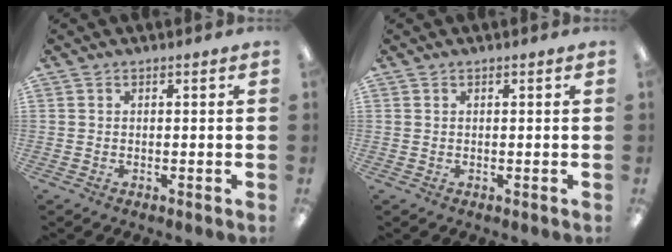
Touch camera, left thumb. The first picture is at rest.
{"total": 0.0}